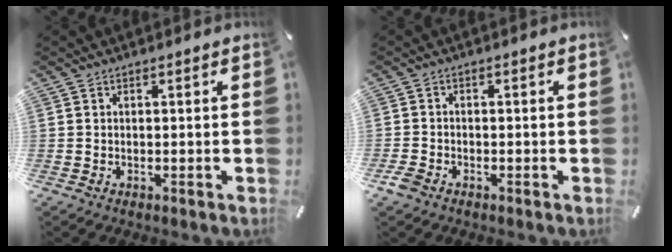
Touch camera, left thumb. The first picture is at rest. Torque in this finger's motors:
{"motor_torque": [-0.25, 0.11, 0.04, 0.14, -0.03]}